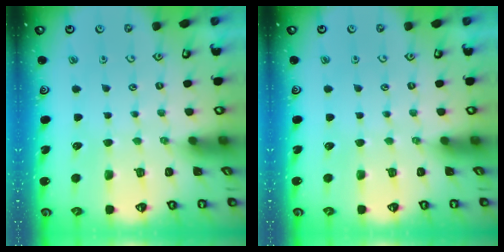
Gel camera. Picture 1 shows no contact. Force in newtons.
{"total": 0.0}